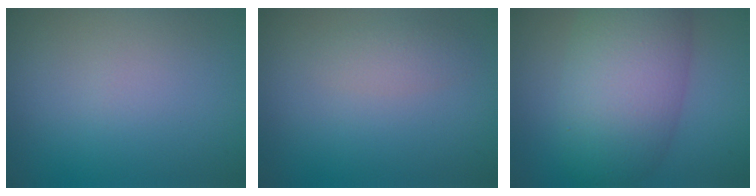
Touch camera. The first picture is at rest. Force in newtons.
{"total": 1.5, "press": 1.5, "slide": 0.1}
{"total": 8.7, "press": 8.7, "slide": 0.1}